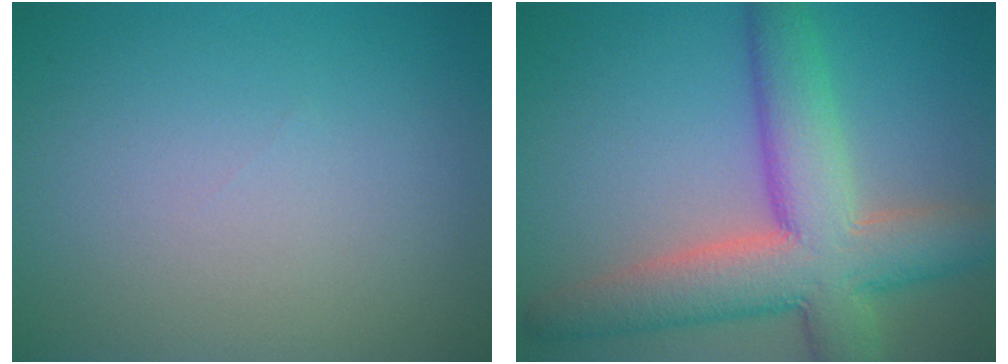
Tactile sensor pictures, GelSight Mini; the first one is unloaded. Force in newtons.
{"total": 9.5, "press": 9.5, "slide": 0.8}